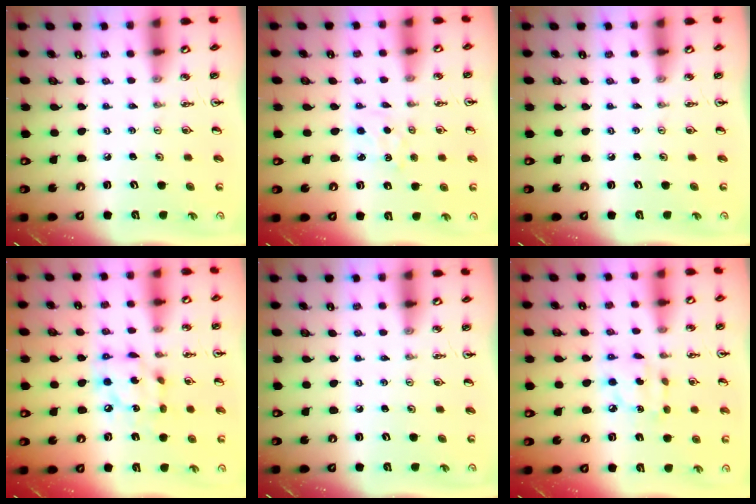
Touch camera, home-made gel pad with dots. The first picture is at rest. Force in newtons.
{"total": 3.6, "press": 3.5, "slide": 0.5}
{"total": 0.0}
{"total": 10.9, "press": 10.9, "slide": 0.9}
{"total": 0.0}
{"total": 6.5, "press": 6.5, "slide": 0.3}